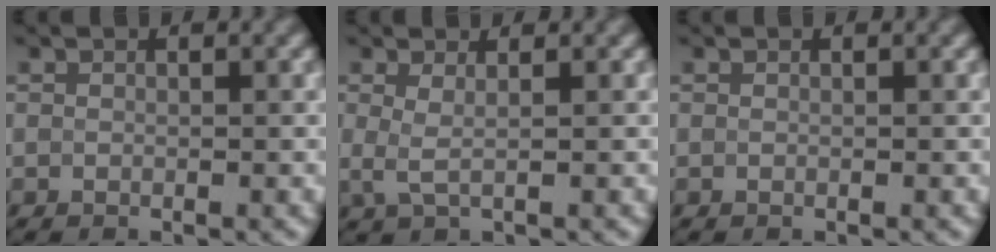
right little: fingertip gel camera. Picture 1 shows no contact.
{"total": 1.8, "force": [0.4, 0.6, 1.6], "torque": [-0.031, -0.002, 0.007]}
{"total": 0.0}